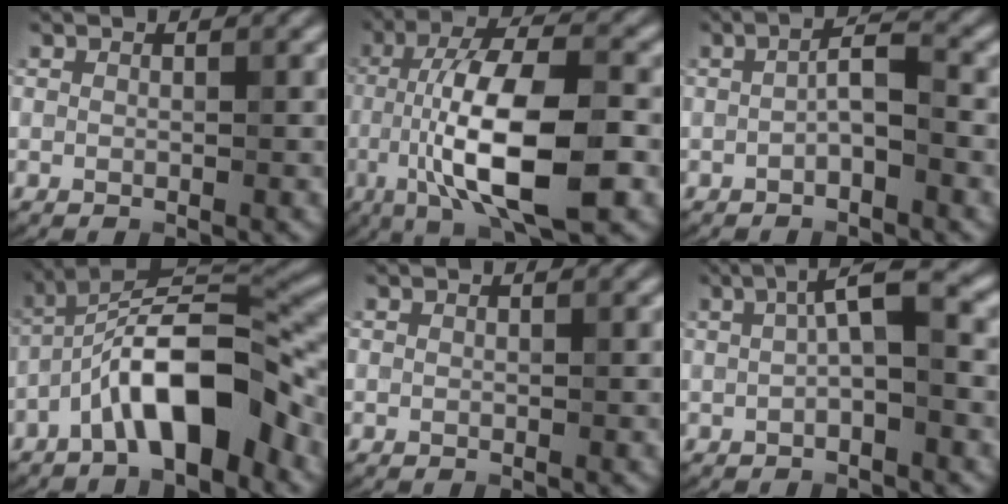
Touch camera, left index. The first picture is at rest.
{"total": 11.5, "force": [-2.9, 3.5, 10.6], "torque": [-0.180, 0.006, -0.052]}
{"total": 2.3, "force": [-0.7, 0.5, 2.1], "torque": [-0.038, 0.009, -0.018]}
{"total": 9.5, "force": [-4.2, 2.8, 8.1], "torque": [-0.134, 0.022, -0.080]}
{"total": 0.0}
{"total": 3.8, "force": [0.4, 0.7, 3.8], "torque": [-0.063, 0.012, 0.001]}